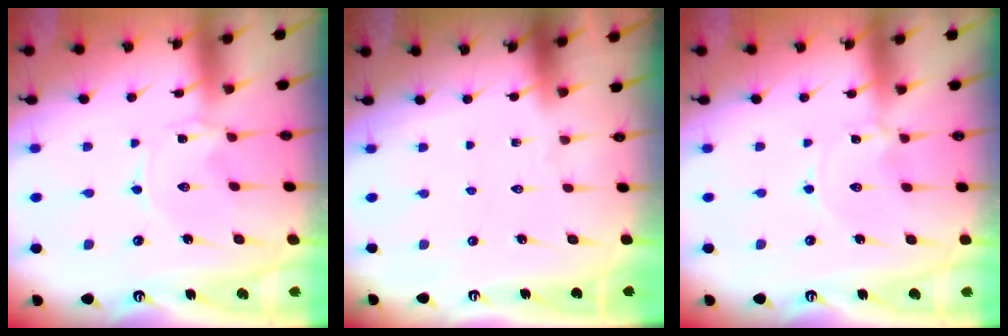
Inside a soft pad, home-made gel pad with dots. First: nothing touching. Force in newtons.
{"total": 0.0}
{"total": 0.0}